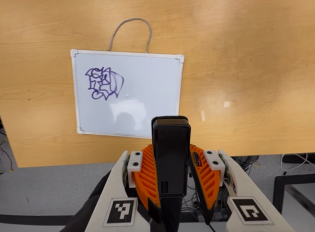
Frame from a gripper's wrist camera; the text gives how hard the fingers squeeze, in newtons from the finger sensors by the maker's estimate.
{"total": 4.4, "left": 3.2, "right": 5.6}